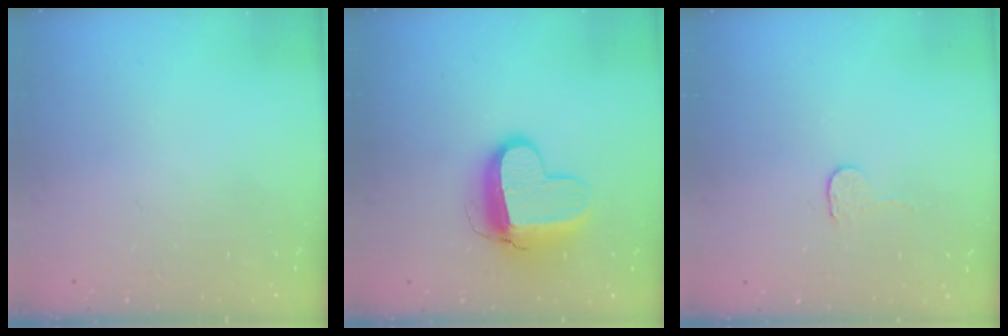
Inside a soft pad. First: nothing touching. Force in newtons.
{"total": 12.4, "press": 12.3, "slide": 1.3}
{"total": 2.3, "press": 2.3, "slide": 0.2}